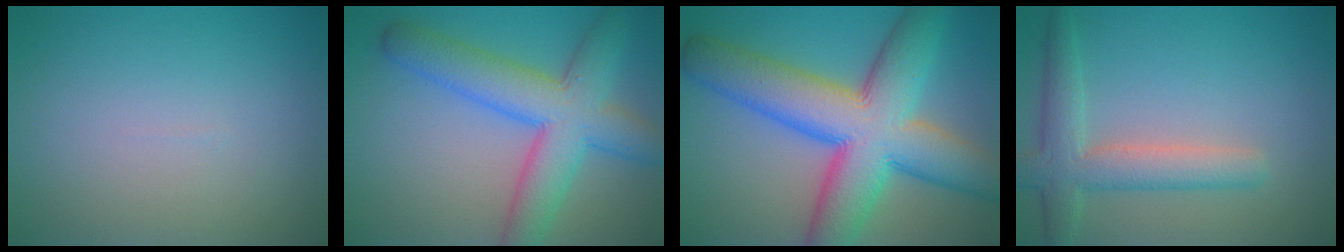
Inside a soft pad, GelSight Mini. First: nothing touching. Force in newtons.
{"total": 8.1, "press": 8.1, "slide": 0.1}
{"total": 12.8, "press": 12.8, "slide": 0.5}
{"total": 4.5, "press": 4.5, "slide": 0.3}